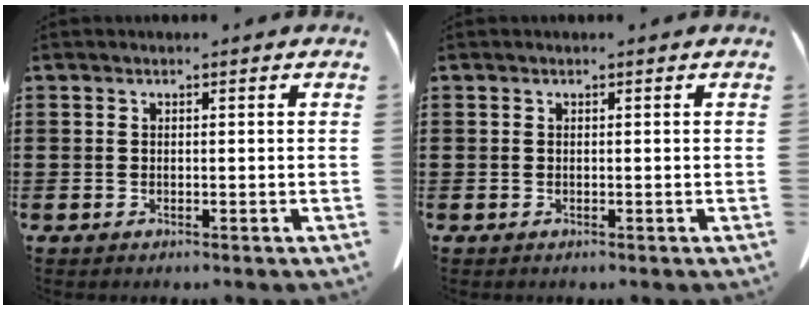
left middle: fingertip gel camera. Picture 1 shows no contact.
{"total": 0.0}